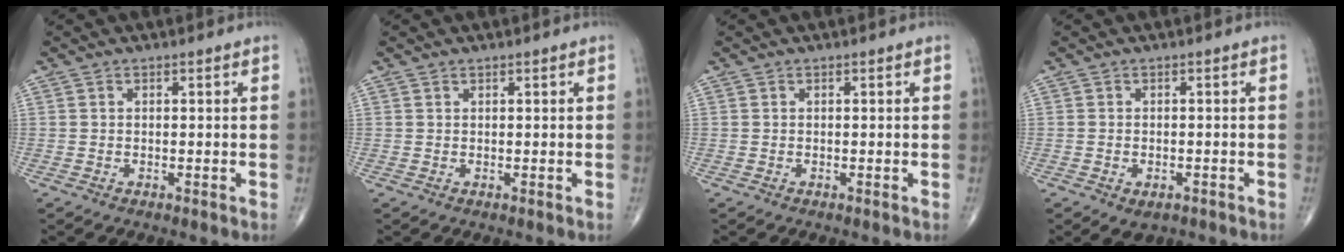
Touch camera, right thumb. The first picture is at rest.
{"total": 0.0}
{"total": 0.0}
{"total": 3.6, "force": [-2.0, 2.2, 2.0], "torque": [-0.022, 0.007, -0.021]}